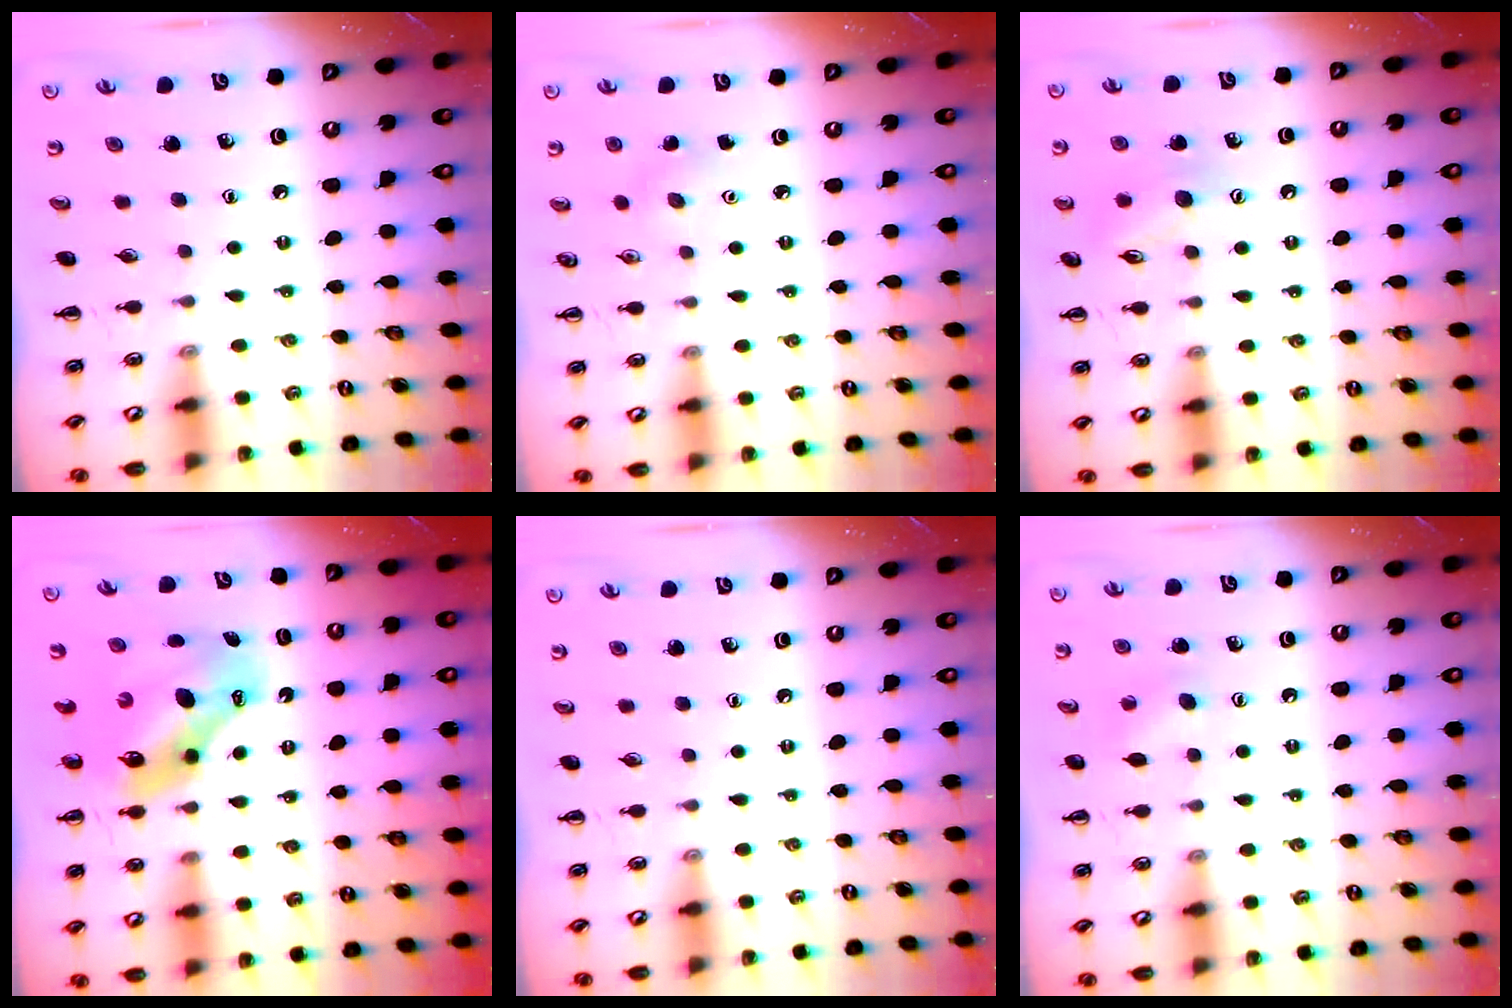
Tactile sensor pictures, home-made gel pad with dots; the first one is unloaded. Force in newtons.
{"total": 2.8, "press": 2.8, "slide": 0.7}
{"total": 9.1, "press": 9.0, "slide": 1.1}
{"total": 9.6, "press": 9.1, "slide": 3.0}
{"total": 0.0}
{"total": 4.6, "press": 4.5, "slide": 1.2}